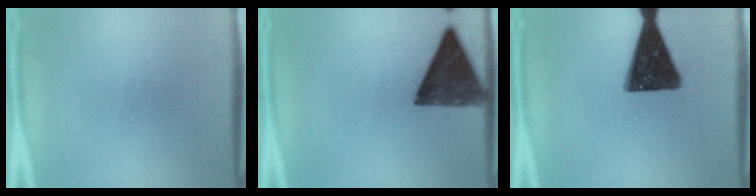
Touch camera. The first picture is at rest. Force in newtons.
{"total": 13.2}
{"total": 16.4}